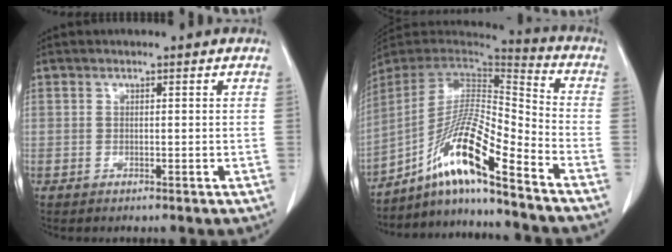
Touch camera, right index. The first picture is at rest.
{"total": 14.8, "force": [-10.0, 0.1, 10.9], "torque": [-0.198, 0.007, -0.181]}